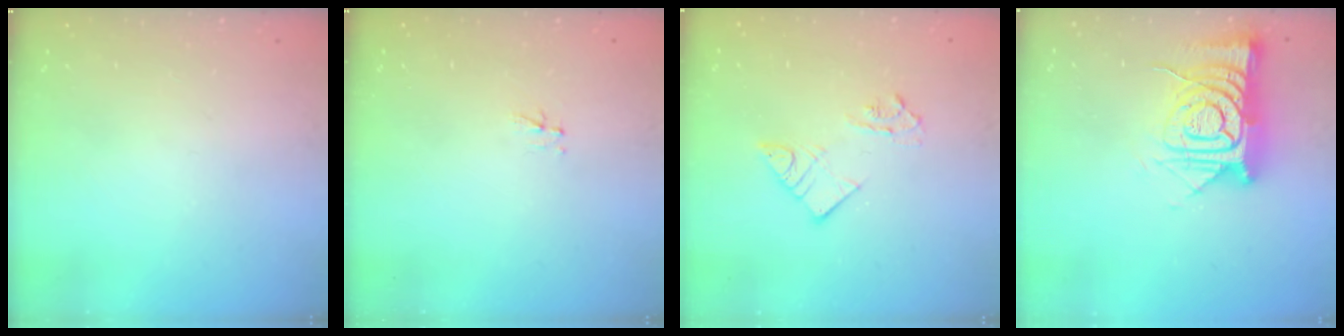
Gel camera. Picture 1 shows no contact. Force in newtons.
{"total": 3.0, "press": 3.0, "slide": 0.3}
{"total": 7.6, "press": 7.5, "slide": 0.8}
{"total": 15.8, "press": 15.7, "slide": 1.4}